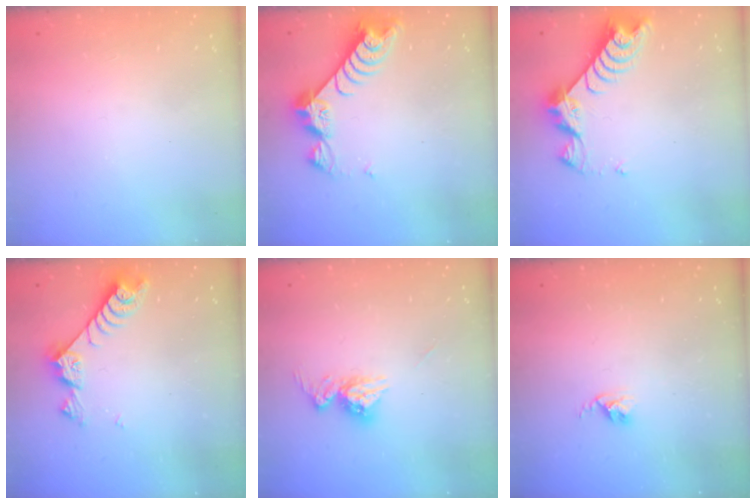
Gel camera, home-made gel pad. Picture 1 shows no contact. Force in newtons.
{"total": 9.4, "press": 9.4, "slide": 0.9}
{"total": 8.1, "press": 8.1, "slide": 0.8}
{"total": 8.5, "press": 8.4, "slide": 1.4}
{"total": 9.4, "press": 9.4, "slide": 0.8}
{"total": 2.4, "press": 2.4, "slide": 0.3}